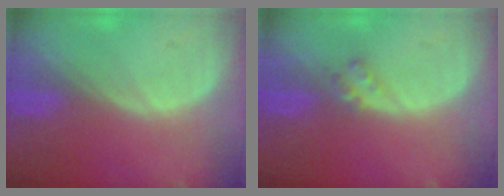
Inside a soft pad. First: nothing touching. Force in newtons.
{"total": 2.0, "press": 2.0, "slide": 0.2}